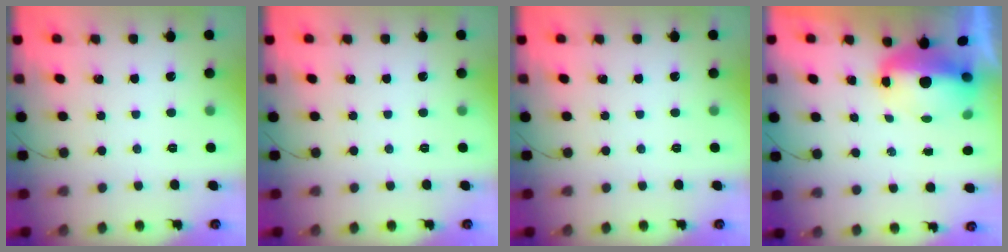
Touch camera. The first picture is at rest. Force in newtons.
{"total": 0.0}
{"total": 0.0}
{"total": 10.7, "press": 8.2, "slide": 6.8}